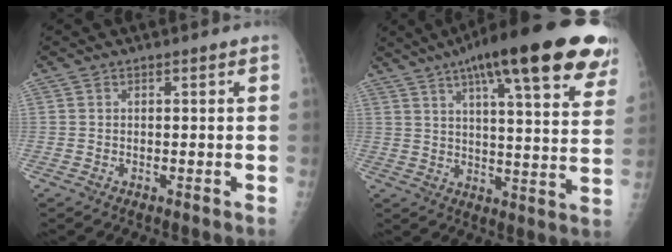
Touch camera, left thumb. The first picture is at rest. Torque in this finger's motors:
{"motor_torque": [0.28, 0.26, 1.60, -1.17, 0.16]}